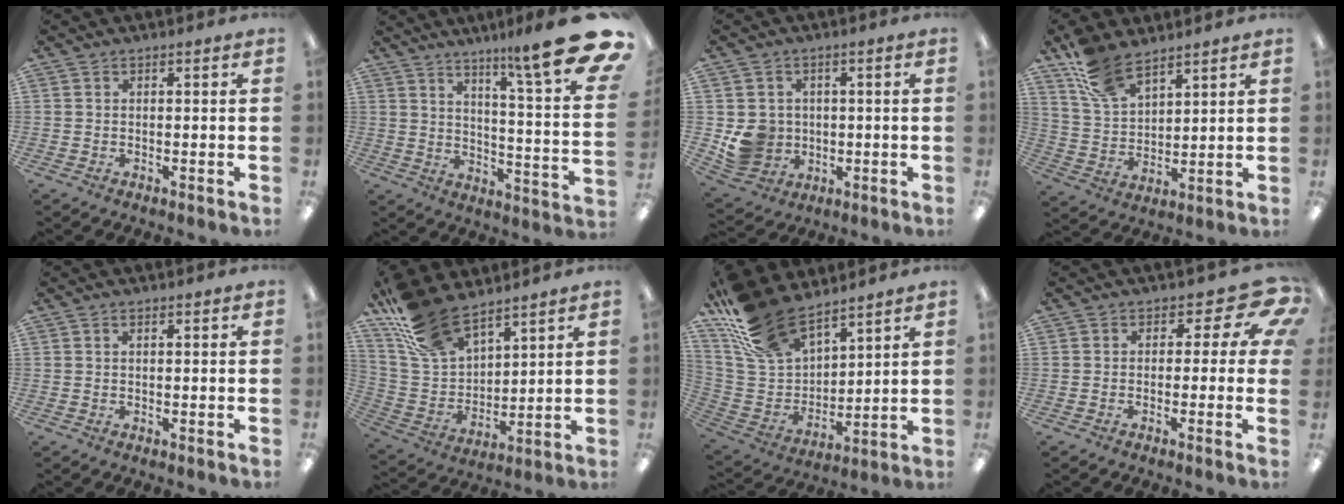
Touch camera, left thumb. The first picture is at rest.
{"total": 16.6, "force": [11.4, 1.0, 12.1], "torque": [-0.172, -0.103, 0.172]}
{"total": 7.9, "force": [0.1, 7.6, 1.9], "torque": [-0.042, 0.006, 0.013]}
{"total": 11.9, "force": [9.1, 5.4, 5.4], "torque": [-0.115, -0.035, 0.176]}
{"total": 0.9, "force": [0.4, 0.5, 0.6], "torque": [-0.005, -0.001, 0.006]}
{"total": 16.8, "force": [13.3, 7.7, 6.9], "torque": [-0.161, -0.067, 0.251]}
{"total": 18.2, "force": [14.4, 8.4, 7.2], "torque": [-0.172, -0.081, 0.273]}
{"total": 8.4, "force": [3.5, 4.4, 6.2], "torque": [-0.078, -0.026, 0.061]}